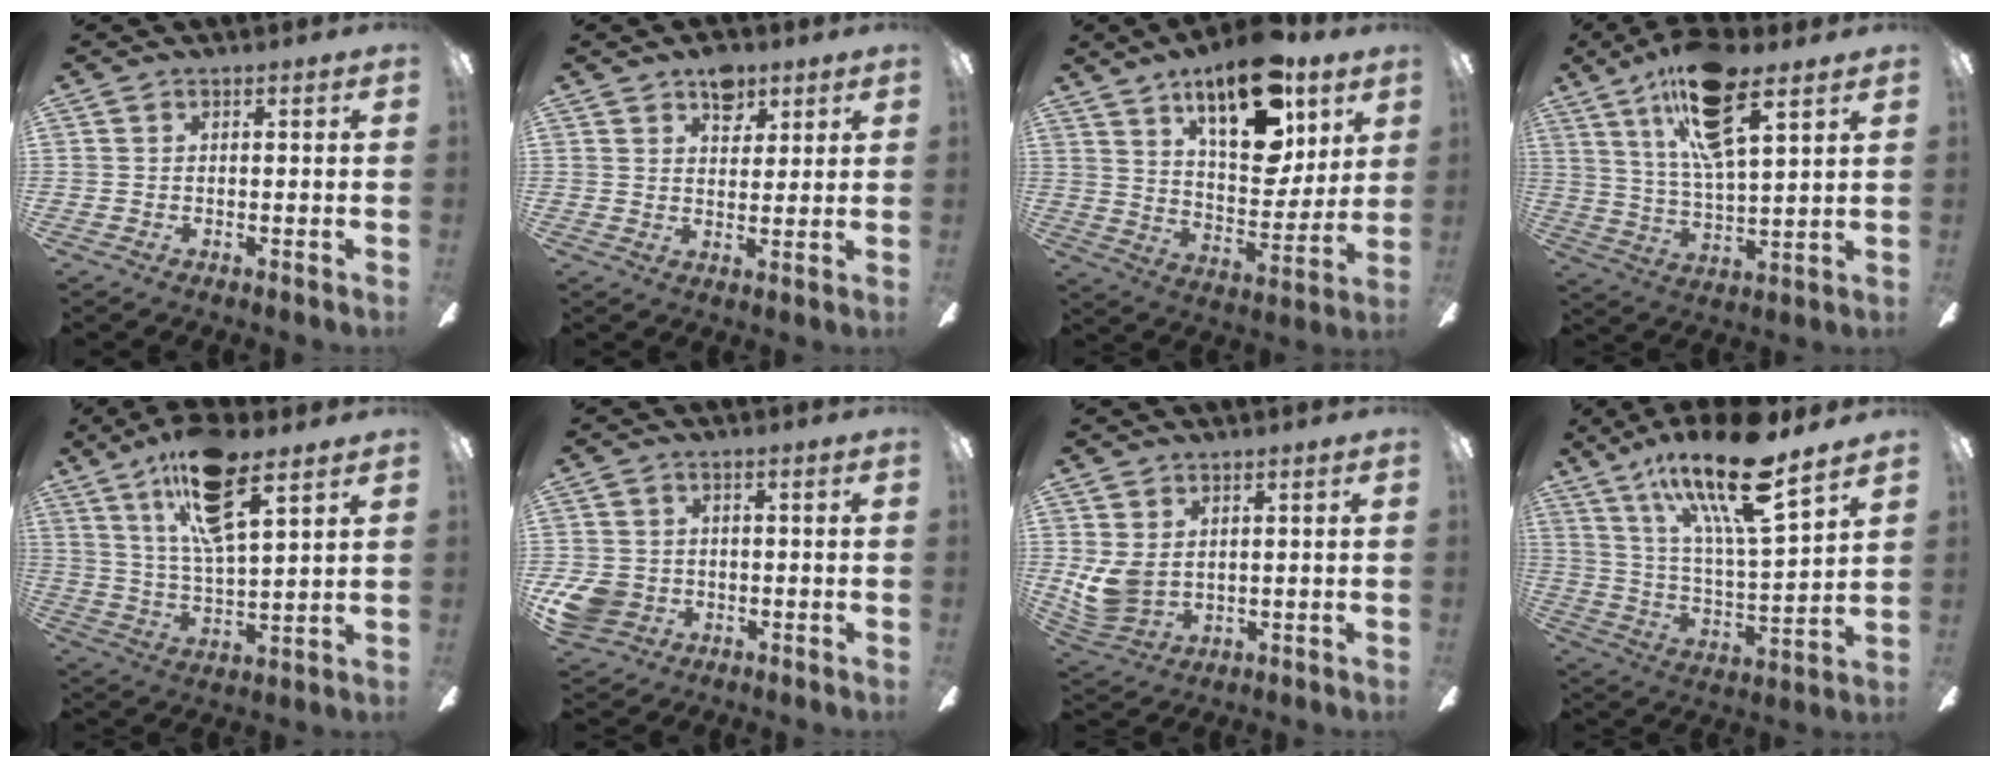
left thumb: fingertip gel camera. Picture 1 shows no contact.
{"total": 6.7, "force": [4.6, 3.9, 3.0], "torque": [-0.023, -0.018, 0.077]}
{"total": 21.0, "force": [12.8, 9.3, 13.8], "torque": [-0.207, -0.069, 0.215]}
{"total": 17.9, "force": [10.9, 5.9, 13.0], "torque": [-0.230, -0.034, 0.180]}
{"total": 16.7, "force": [10.4, 5.2, 12.0], "torque": [-0.219, -0.032, 0.175]}
{"total": 7.3, "force": [-2.4, 6.2, 3.0], "torque": [-0.076, 0.019, -0.044]}
{"total": 7.5, "force": [1.8, 5.4, 4.9], "torque": [-0.116, -0.012, 0.036]}
{"total": 22.2, "force": [15.1, 5.4, 15.4], "torque": [-0.284, -0.082, 0.248]}